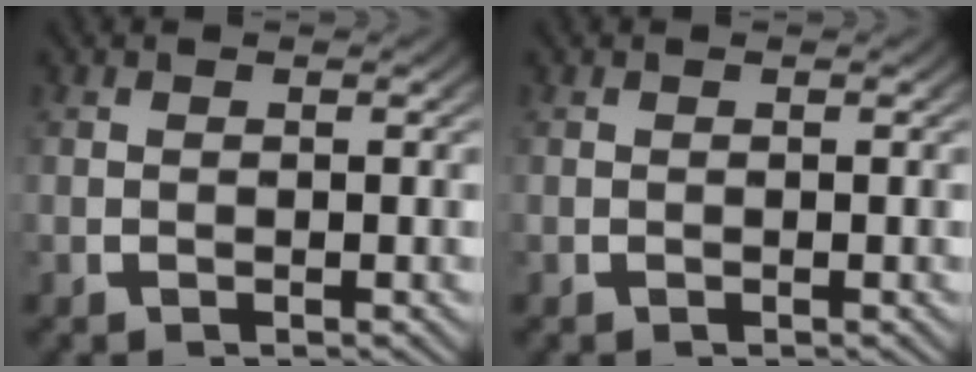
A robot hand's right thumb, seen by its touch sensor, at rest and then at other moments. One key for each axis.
{"total": 0.0}